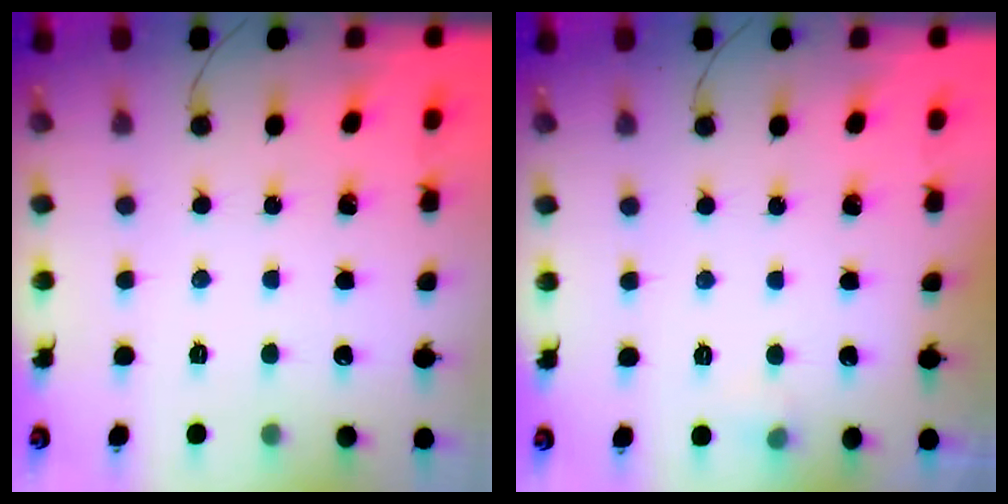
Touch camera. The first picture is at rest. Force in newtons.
{"total": 3.8, "press": 3.6, "slide": 1.3}